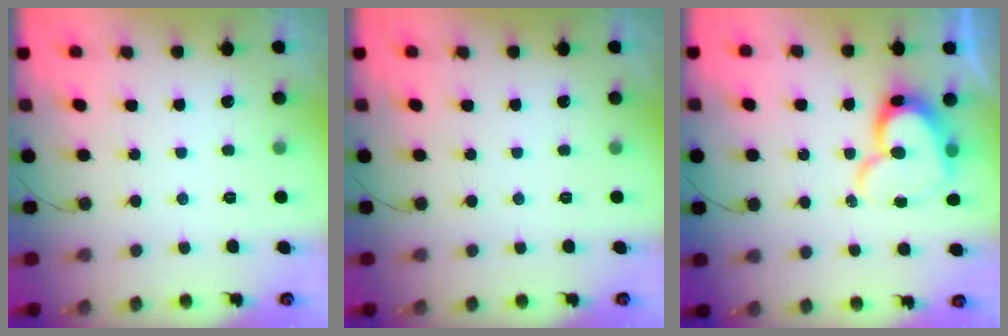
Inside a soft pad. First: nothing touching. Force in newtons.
{"total": 0.0}
{"total": 14.2, "press": 14.1, "slide": 1.5}